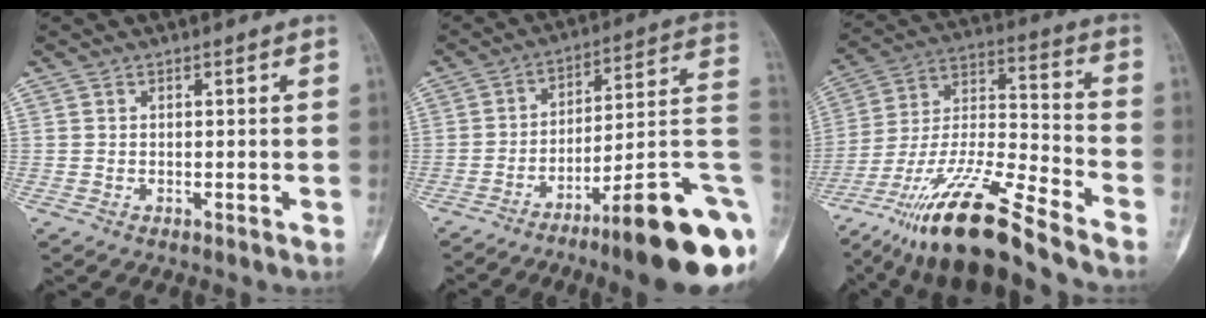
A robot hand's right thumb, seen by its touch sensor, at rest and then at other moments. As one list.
[{"total": 21.9, "force": [-9.7, 3.8, 19.2], "torque": [-0.189, 0.076, -0.137]}, {"total": 19.5, "force": [-14.6, 1.9, 12.7], "torque": [-0.267, 0.058, -0.269]}]